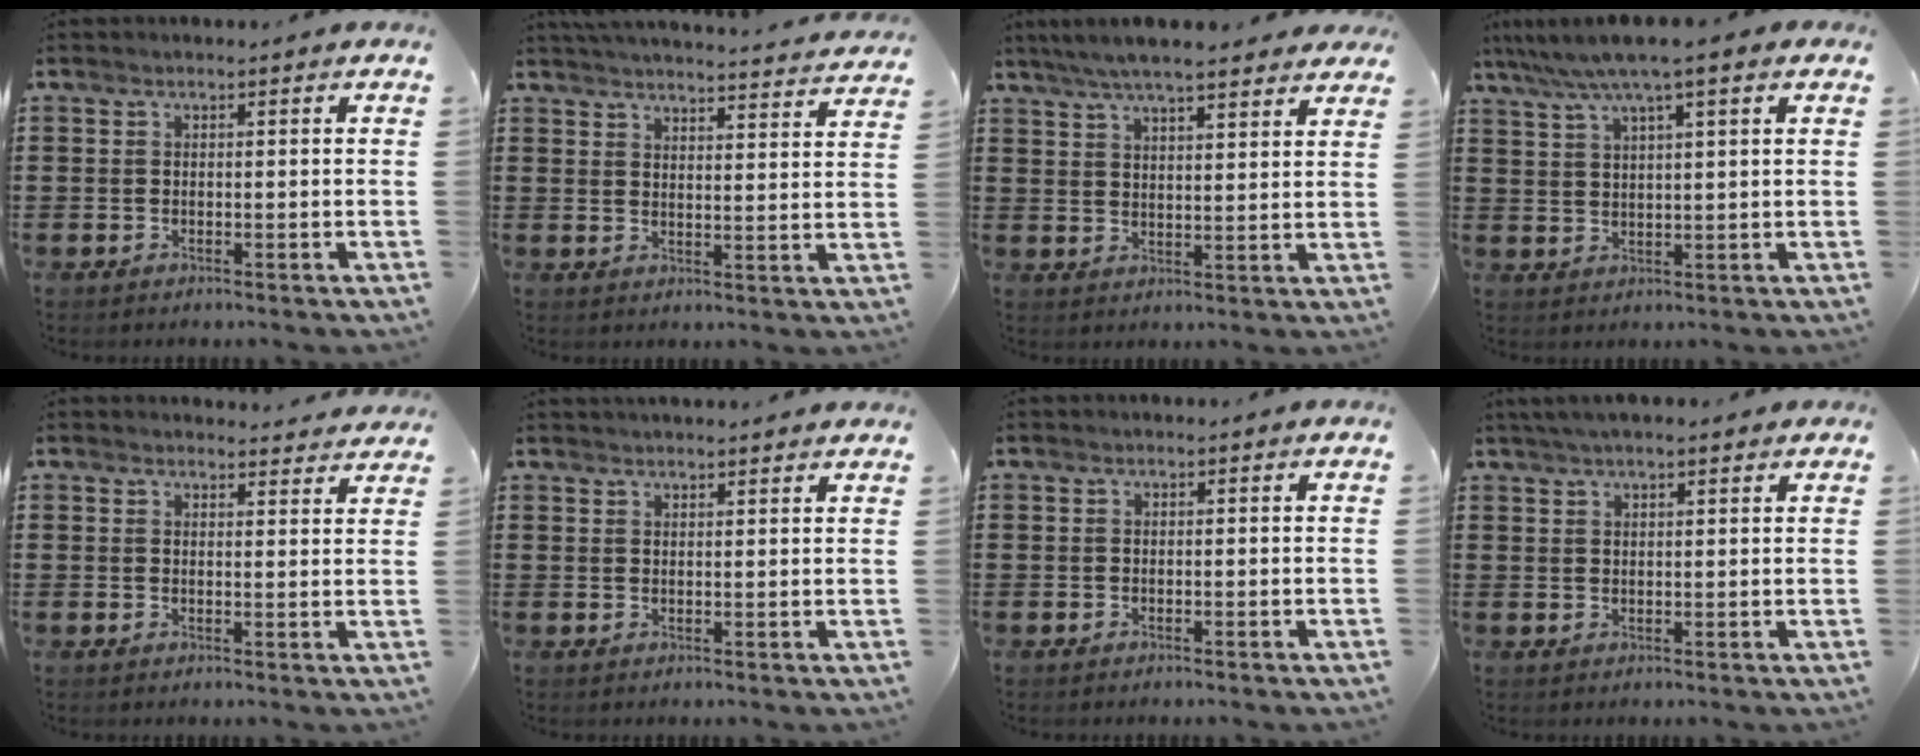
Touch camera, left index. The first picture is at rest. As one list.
[{"total": 4.0, "force": [4.0, -0.4, 0.3], "torque": [-0.014, -0.031, 0.066]}, {"total": 5.9, "force": [5.3, 0.7, 2.6], "torque": [-0.066, -0.013, 0.095]}, {"total": 6.3, "force": [4.3, 0.3, 4.6], "torque": [-0.099, -0.007, 0.074]}, {"total": 2.5, "force": [2.4, 0.3, 0.0], "torque": [-0.001, -0.011, 0.045]}, {"total": 1.8, "force": [1.8, 0.0, 0.0], "torque": [-0.006, 0.000, 0.035]}, {"total": 0.0}, {"total": 3.1, "force": [2.5, 0.6, 1.7], "torque": [-0.039, 0.006, 0.046]}]